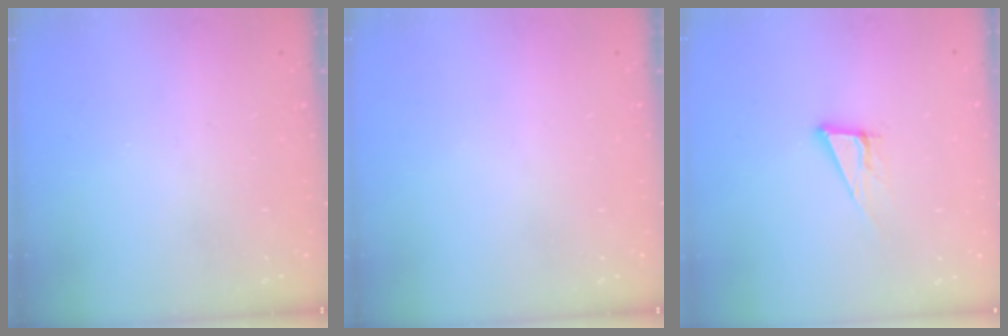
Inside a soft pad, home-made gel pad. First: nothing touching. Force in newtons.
{"total": 0.0}
{"total": 7.6, "press": 7.3, "slide": 2.3}